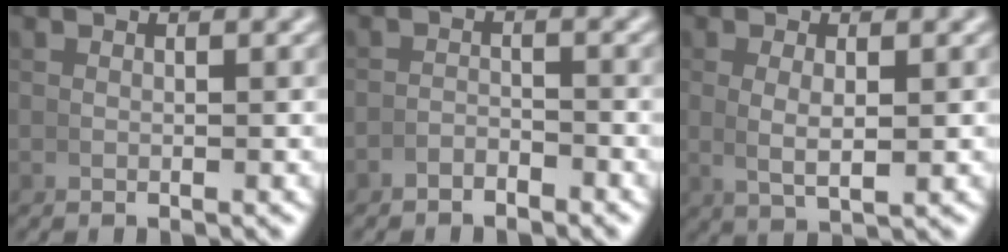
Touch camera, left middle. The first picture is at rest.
{"total": 2.1, "force": [-2.1, 0.5, 0.1], "torque": [0.003, -0.002, -0.040]}
{"total": 2.9, "force": [0.5, 1.0, 2.7], "torque": [-0.052, -0.008, 0.017]}